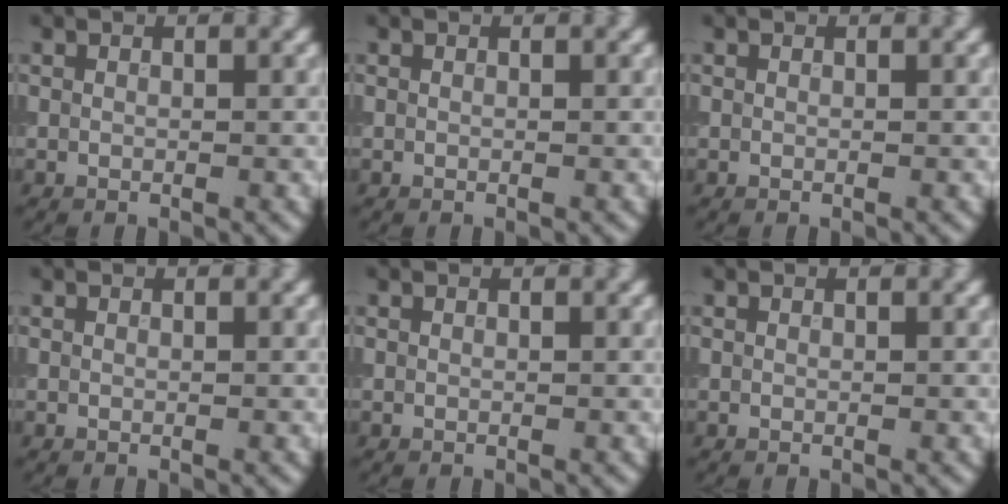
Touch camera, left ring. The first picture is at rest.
{"total": 0.0}
{"total": 0.0}
{"total": 0.0}
{"total": 0.0}
{"total": 0.0}